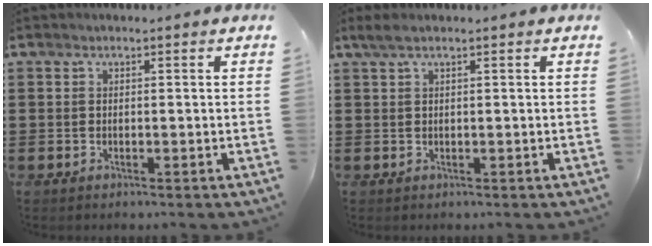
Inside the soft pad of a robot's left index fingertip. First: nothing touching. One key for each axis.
{"total": 1.3, "fx": 0.6, "fy": 0.2, "fz": 1.1, "tx": -0.023, "ty": 0.001, "tz": 0.012}